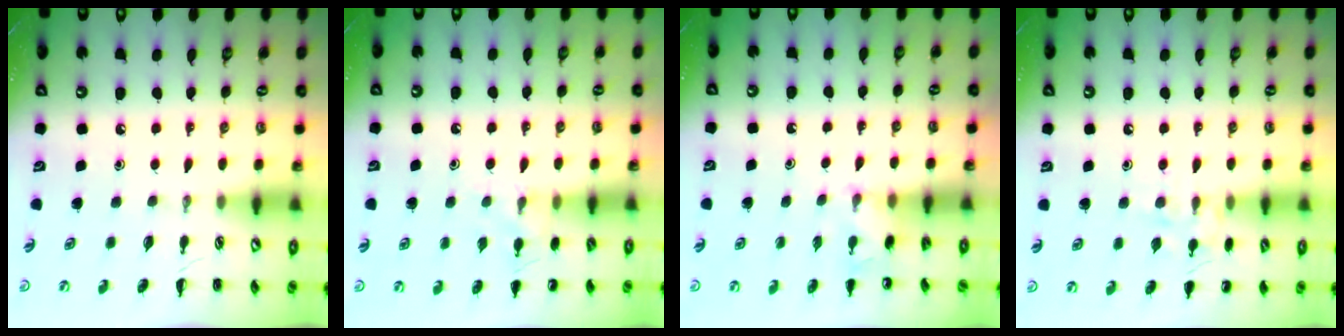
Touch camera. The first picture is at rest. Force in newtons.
{"total": 8.7, "press": 8.6, "slide": 1.2}
{"total": 4.7, "press": 4.5, "slide": 1.4}
{"total": 8.2, "press": 8.1, "slide": 1.0}